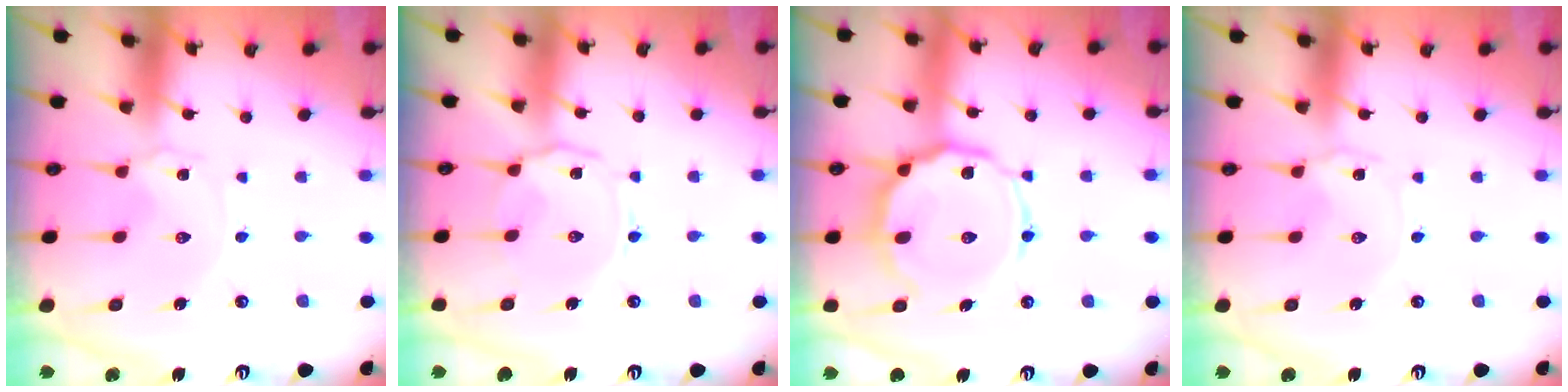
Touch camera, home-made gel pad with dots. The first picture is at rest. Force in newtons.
{"total": 5.6, "press": 5.6, "slide": 0.6}
{"total": 15.9, "press": 15.8, "slide": 1.4}
{"total": 1.0, "press": 1.0, "slide": 0.1}